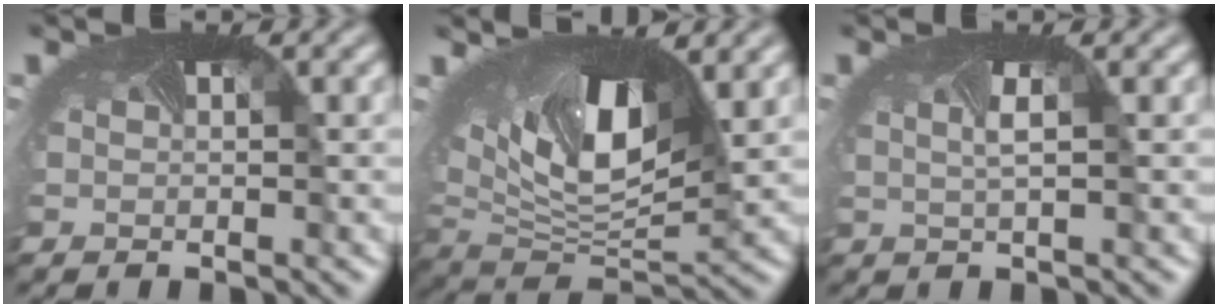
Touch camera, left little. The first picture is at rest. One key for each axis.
{"total": 12.2, "fx": 3.2, "fy": 6.1, "fz": 10.0, "tx": -0.187, "ty": -0.014, "tz": 0.054}
{"total": 0.9, "fx": -0.1, "fy": -0.1, "fz": 0.9, "tx": -0.021, "ty": -0.014, "tz": 0.004}